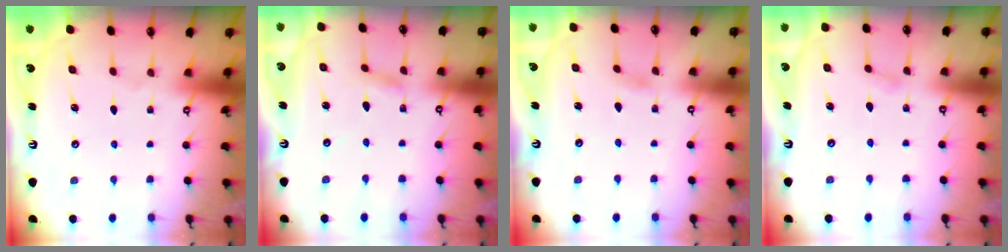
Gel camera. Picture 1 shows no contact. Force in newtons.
{"total": 1.7, "press": 1.7, "slide": 0.2}
{"total": 2.6, "press": 2.5, "slide": 0.3}
{"total": 2.8, "press": 2.8, "slide": 0.2}